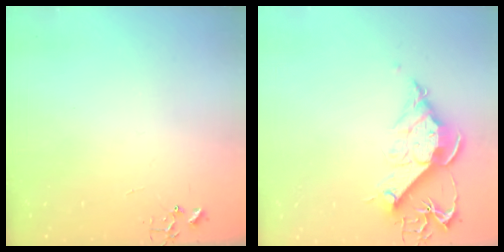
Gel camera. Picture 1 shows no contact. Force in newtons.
{"total": 13.2, "press": 13.1, "slide": 1.6}